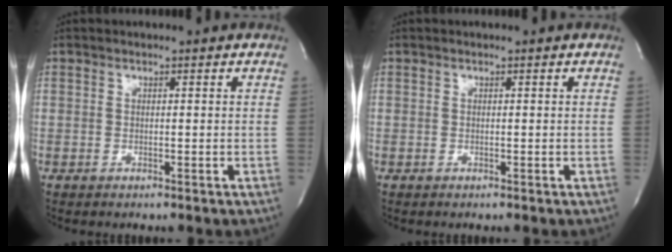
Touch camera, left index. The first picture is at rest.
{"total": 0.0}